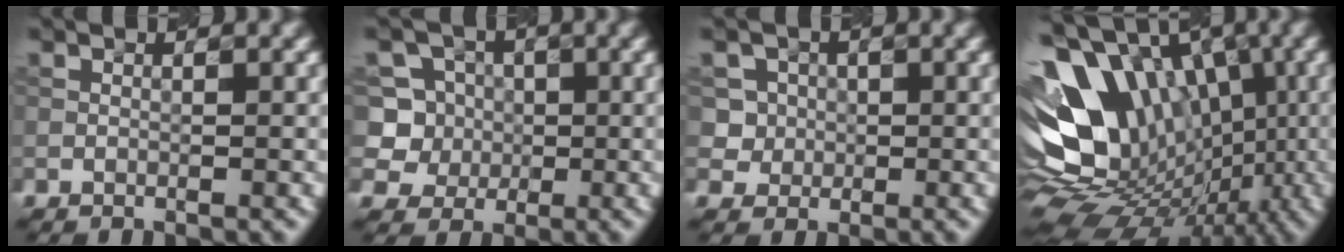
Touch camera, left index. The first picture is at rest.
{"total": 5.7, "force": [0.2, 5.5, 1.6], "torque": [-0.022, 0.025, -0.005]}
{"total": 3.8, "force": [0.8, 3.6, 1.1], "torque": [-0.012, 0.011, 0.017]}
{"total": 15.1, "force": [0.4, 11.2, 10.1], "torque": [-0.184, 0.015, 0.001]}